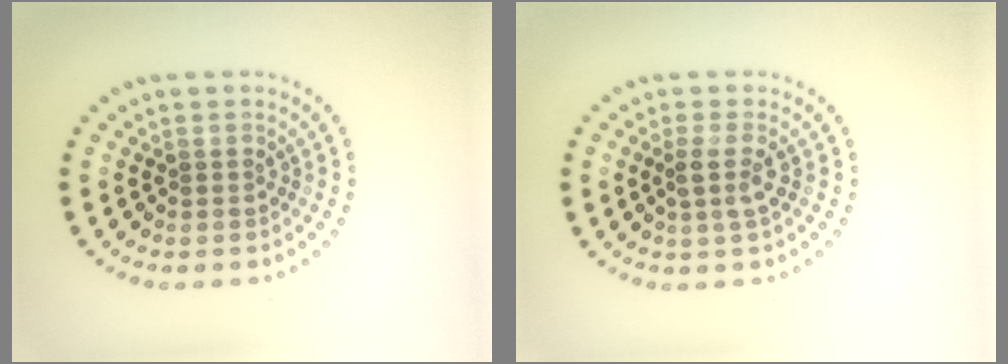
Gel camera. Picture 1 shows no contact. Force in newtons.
{"total": 1.9, "press": 1.4, "slide": 1.2}